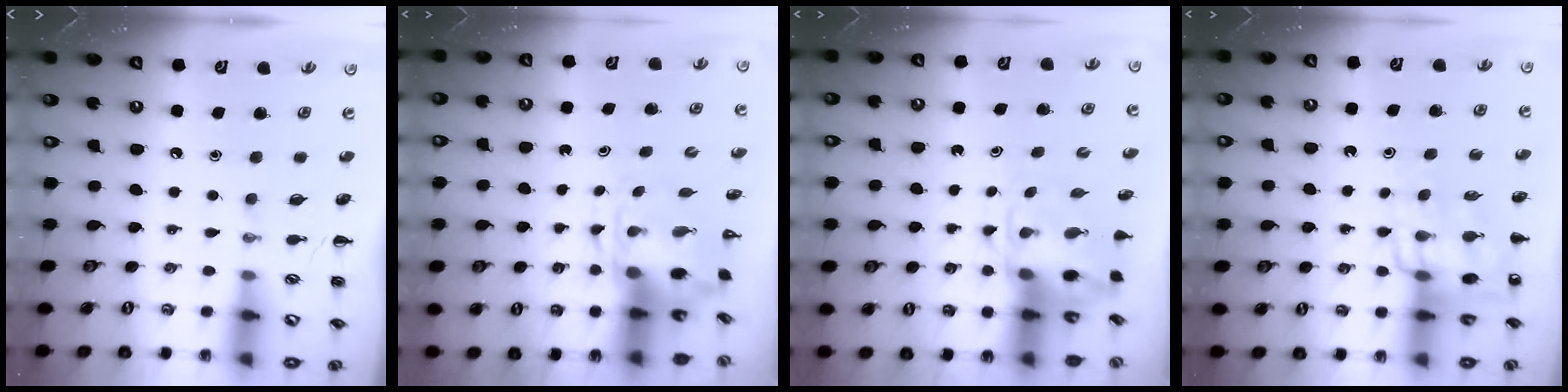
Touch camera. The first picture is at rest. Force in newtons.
{"total": 3.7, "press": 3.6, "slide": 0.9}
{"total": 3.9, "press": 3.8, "slide": 0.9}
{"total": 12.0, "press": 11.6, "slide": 3.0}